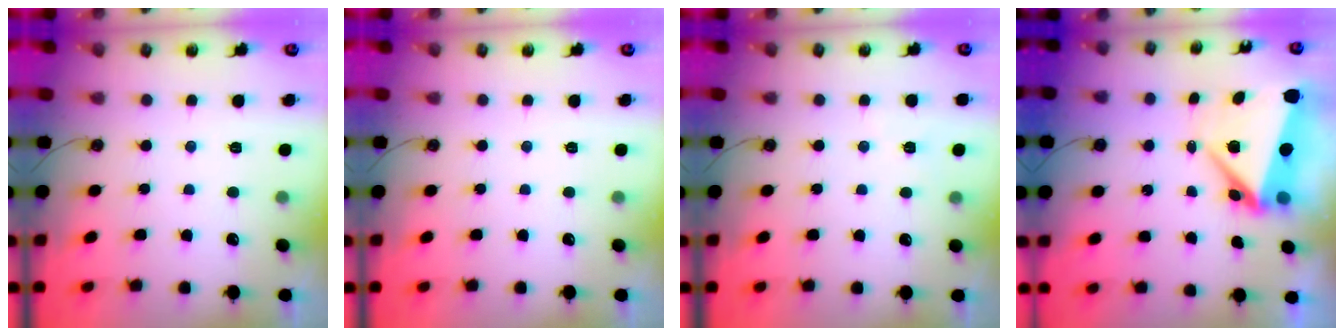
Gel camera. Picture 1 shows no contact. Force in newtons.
{"total": 0.0}
{"total": 2.9, "press": 2.7, "slide": 0.9}
{"total": 7.9, "press": 7.8, "slide": 1.1}